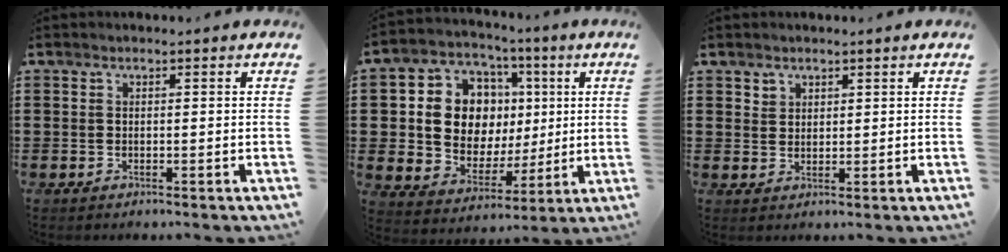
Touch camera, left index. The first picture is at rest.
{"total": 10.9, "force": [1.9, 9.6, 4.8], "torque": [-0.122, -0.001, 0.041]}
{"total": 1.9, "force": [1.4, 1.3, 0.0], "torque": [0.004, 0.000, 0.027]}